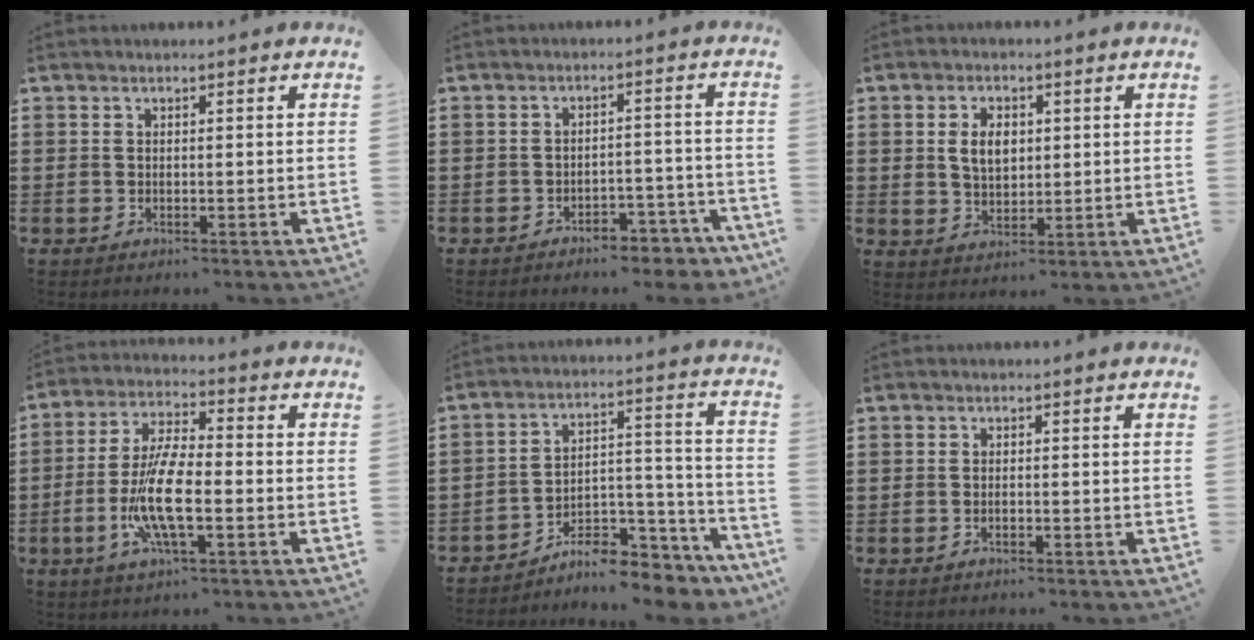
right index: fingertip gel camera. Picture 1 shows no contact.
{"total": 4.2, "force": [-4.0, 0.8, 1.0], "torque": [-0.018, 0.007, -0.080]}
{"total": 4.5, "force": [0.8, 2.9, 3.3], "torque": [-0.065, 0.008, 0.011]}
{"total": 10.0, "force": [-2.7, 3.0, 9.1], "torque": [-0.204, -0.014, -0.057]}
{"total": 7.5, "force": [-6.7, 2.4, 2.3], "torque": [-0.028, 0.022, -0.125]}
{"total": 0.7, "force": [-0.4, 0.2, 0.5], "torque": [-0.011, -0.004, -0.006]}